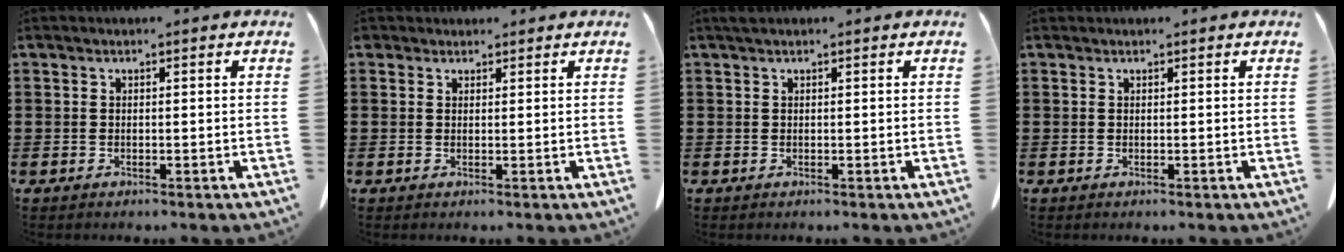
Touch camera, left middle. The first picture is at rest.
{"total": 1.3, "force": [1.0, 0.7, 0.1], "torque": [-0.007, 0.005, 0.020]}
{"total": 0.6, "force": [0.4, 0.1, 0.3], "torque": [-0.008, 0.002, 0.008]}
{"total": 0.0}